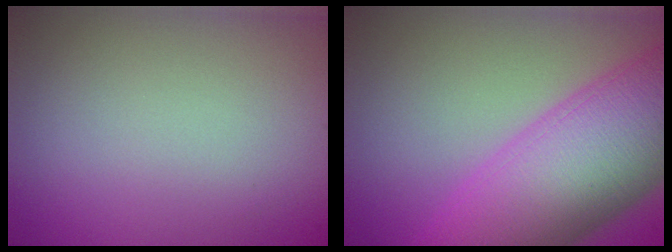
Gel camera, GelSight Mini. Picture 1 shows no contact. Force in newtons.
{"total": 12.8, "press": 12.8, "slide": 0.5}